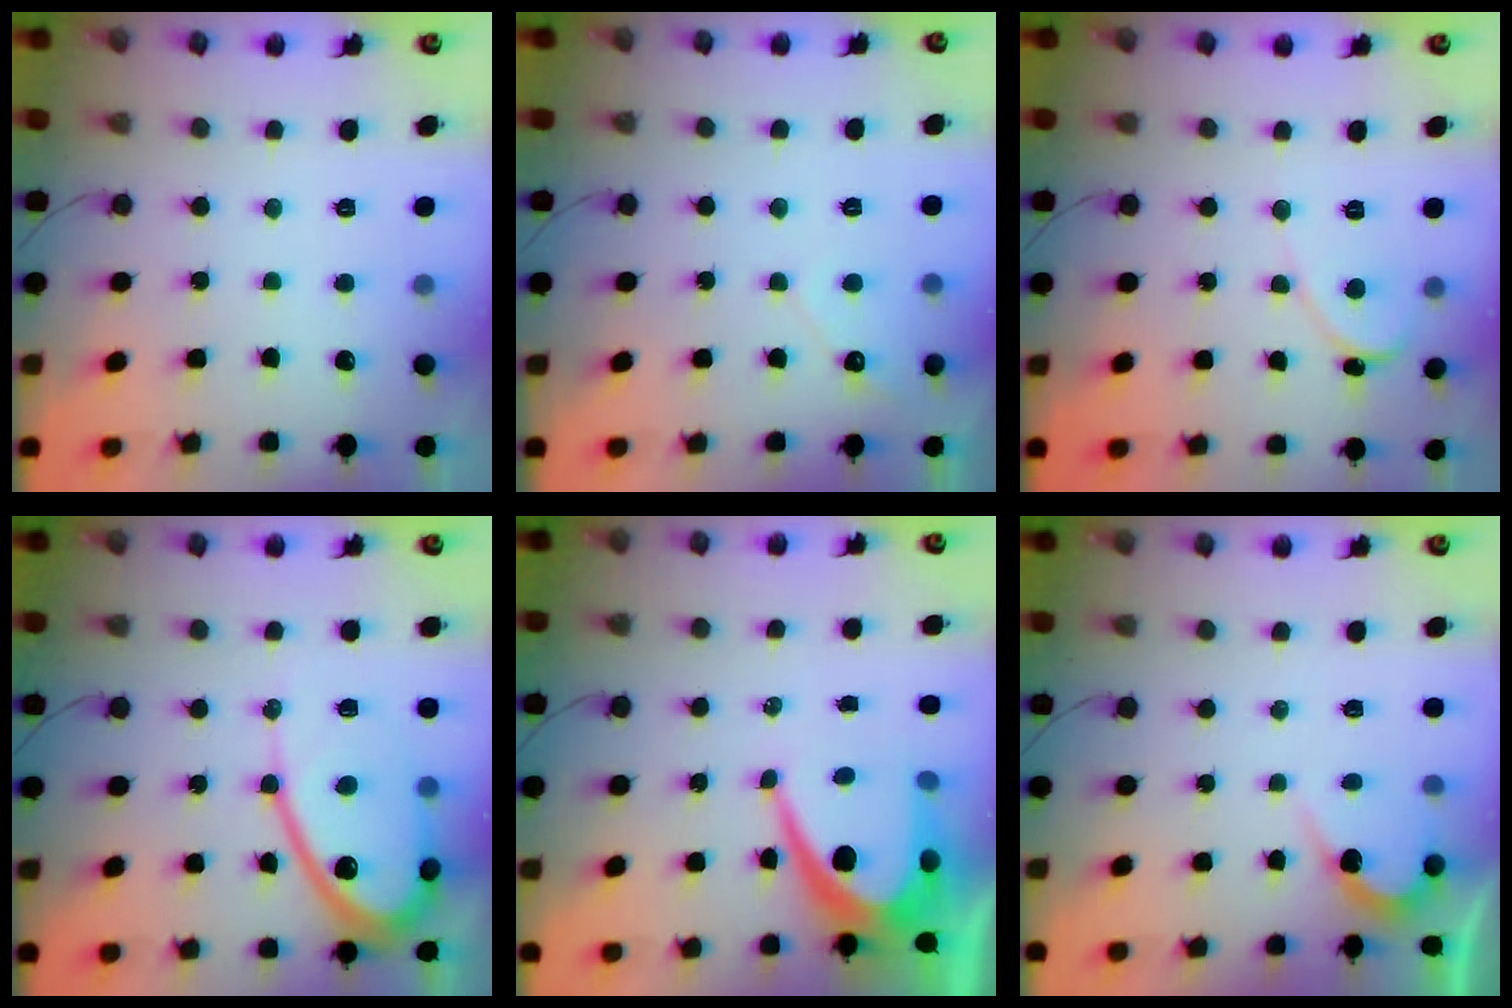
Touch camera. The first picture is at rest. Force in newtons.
{"total": 2.8, "press": 2.8, "slide": 0.2}
{"total": 1.4, "press": 1.3, "slide": 0.1}
{"total": 13.5, "press": 13.4, "slide": 1.1}
{"total": 11.5, "press": 11.4, "slide": 0.9}
{"total": 3.8, "press": 3.8, "slide": 0.2}